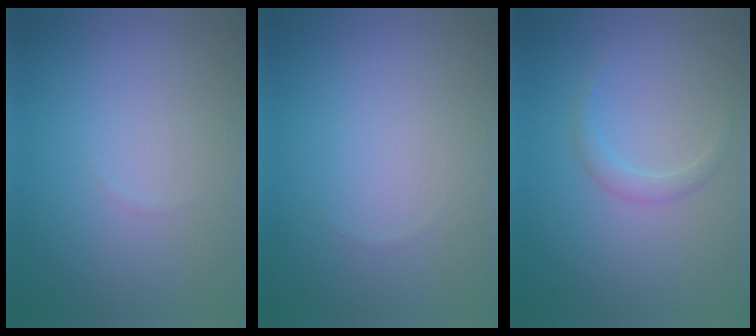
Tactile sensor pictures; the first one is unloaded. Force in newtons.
{"total": 0.0}
{"total": 1.3, "press": 1.2, "slide": 0.2}